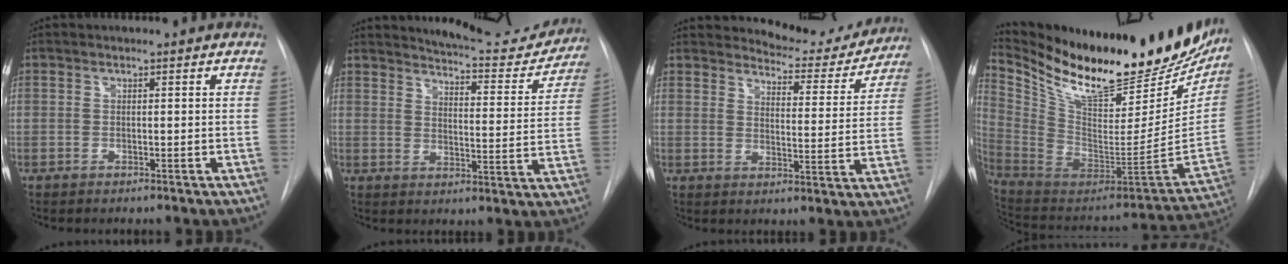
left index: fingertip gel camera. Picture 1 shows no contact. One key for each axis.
{"total": 14.8, "fx": 14.2, "fy": 2.5, "fz": 3.4, "tx": -0.037, "ty": -0.041, "tz": 0.167}
{"total": 12.0, "fx": 11.6, "fy": 2.7, "fz": 1.5, "tx": -0.008, "ty": -0.029, "tz": 0.138}
{"total": 30.8, "fx": 25.3, "fy": 9.3, "fz": 14.9, "tx": -0.257, "ty": -0.050, "tz": 0.377}